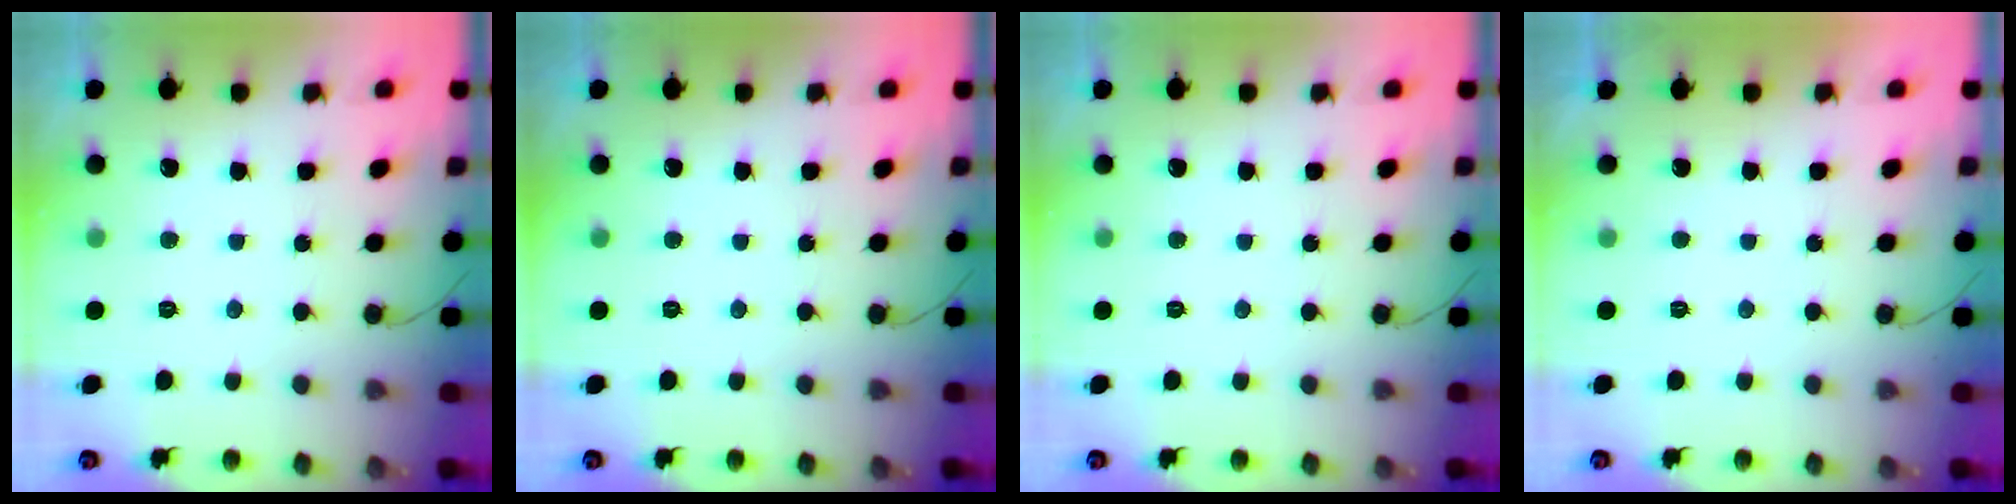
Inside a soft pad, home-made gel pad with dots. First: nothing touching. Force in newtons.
{"total": 0.0}
{"total": 0.0}
{"total": 2.2, "press": 2.1, "slide": 0.4}